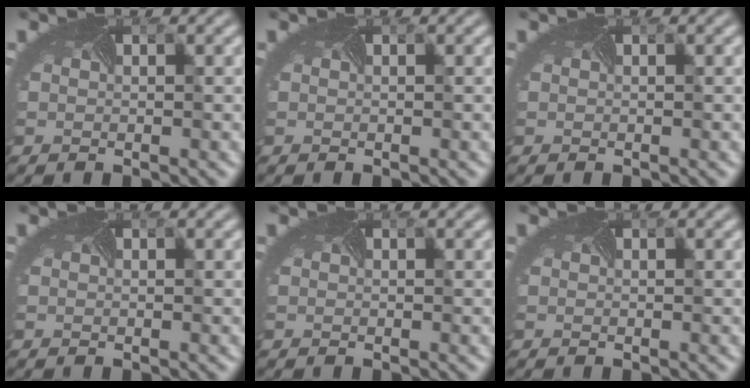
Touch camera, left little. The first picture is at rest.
{"total": 0.0}
{"total": 0.0}
{"total": 0.0}
{"total": 0.0}
{"total": 0.0}